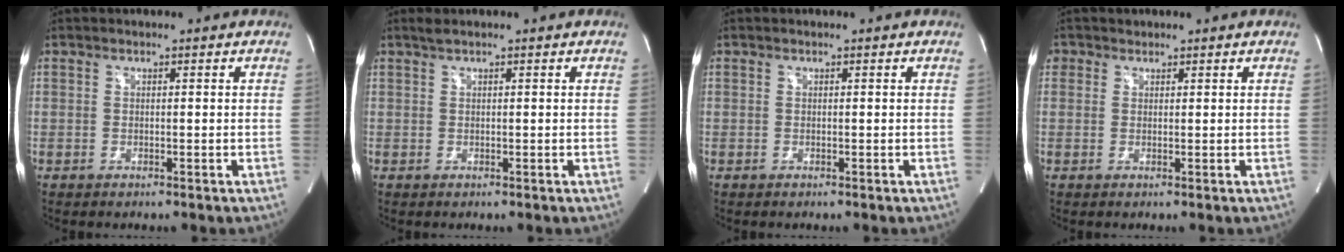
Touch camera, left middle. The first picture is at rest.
{"total": 0.8, "force": [0.7, -0.1, 0.5], "torque": [-0.019, 0.010, 0.018]}
{"total": 0.0}
{"total": 1.6, "force": [0.9, 1.4, 0.1], "torque": [0.006, 0.004, 0.013]}